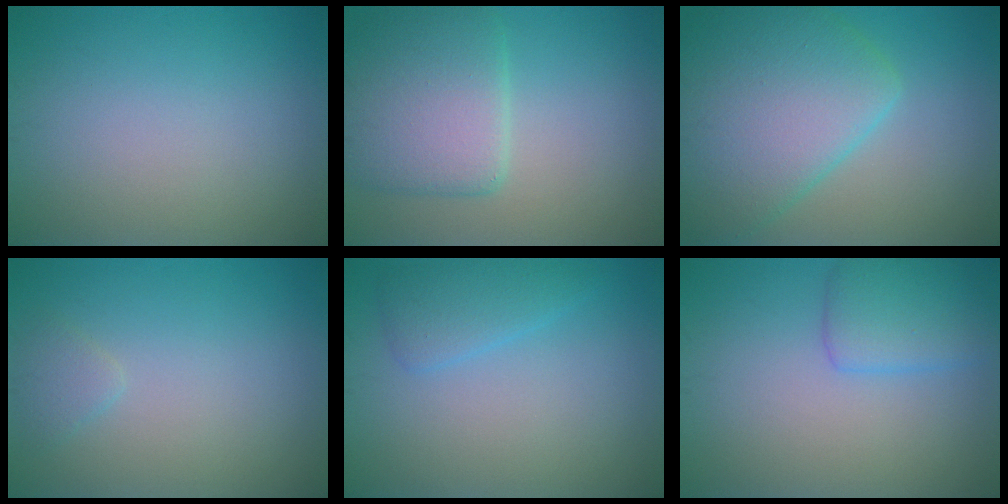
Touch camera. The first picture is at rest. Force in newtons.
{"total": 6.3, "press": 6.2, "slide": 0.5}
{"total": 8.9, "press": 8.9, "slide": 0.4}
{"total": 1.1, "press": 1.1, "slide": 0.1}
{"total": 2.4, "press": 2.4, "slide": 0.2}
{"total": 3.1, "press": 3.1, "slide": 0.2}